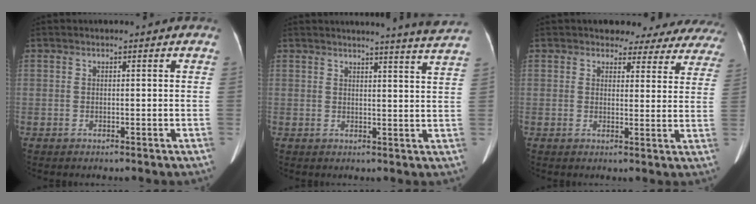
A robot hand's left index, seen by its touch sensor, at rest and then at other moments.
{"total": 8.8, "force": [8.3, -1.9, 2.2], "torque": [-0.031, -0.043, 0.081]}
{"total": 14.2, "force": [12.9, 5.3, 3.0], "torque": [-0.003, -0.022, 0.116]}